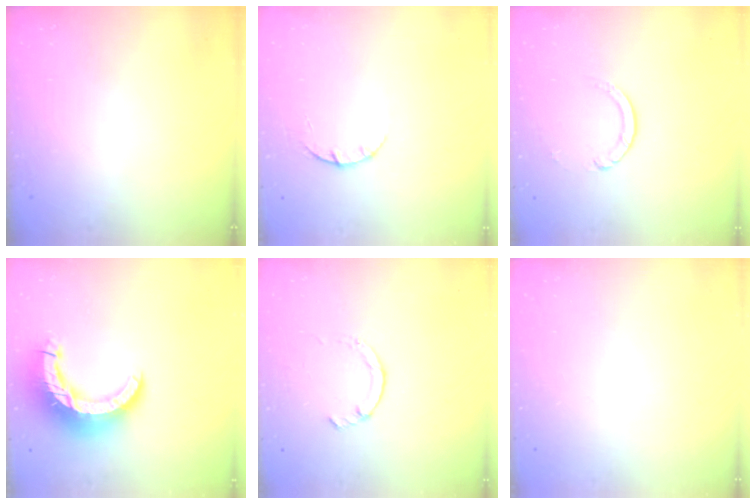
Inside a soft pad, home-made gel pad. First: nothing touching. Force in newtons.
{"total": 2.3, "press": 2.3, "slide": 0.3}
{"total": 2.7, "press": 2.7, "slide": 0.3}
{"total": 13.7, "press": 13.7, "slide": 1.3}
{"total": 1.0, "press": 1.0, "slide": 0.3}
{"total": 0.0}